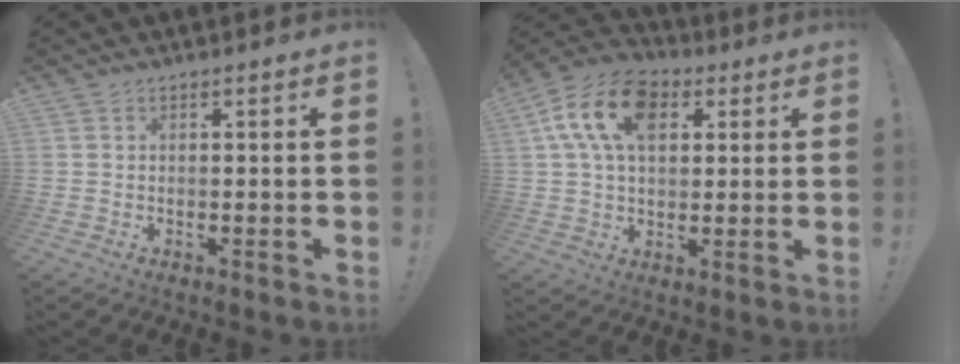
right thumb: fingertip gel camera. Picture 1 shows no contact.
{"total": 16.4, "force": [5.6, 10.5, 11.2], "torque": [-0.191, -0.001, 0.104]}